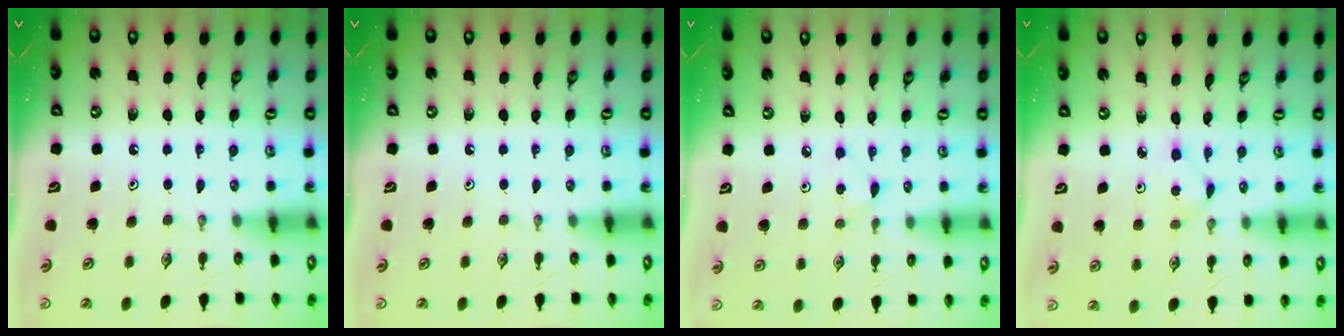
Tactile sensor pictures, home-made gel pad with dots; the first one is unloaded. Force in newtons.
{"total": 0.0}
{"total": 2.7, "press": 2.7, "slide": 0.4}
{"total": 1.8, "press": 1.7, "slide": 0.2}